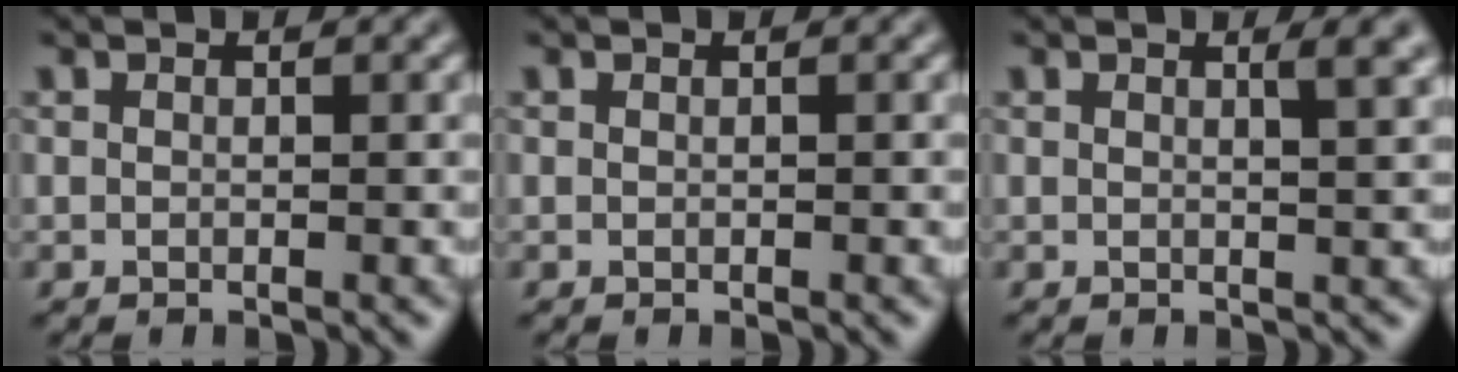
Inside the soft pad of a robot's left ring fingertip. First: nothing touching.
{"total": 0.0}
{"total": 2.2, "force": [0.9, 0.7, 1.9], "torque": [-0.015, 0.003, 0.007]}